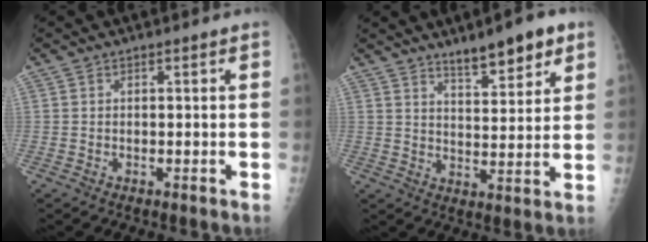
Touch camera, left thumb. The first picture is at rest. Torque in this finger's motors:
{"motor_torque": [0.66, -0.61, 0.70, -0.53, 0.07]}